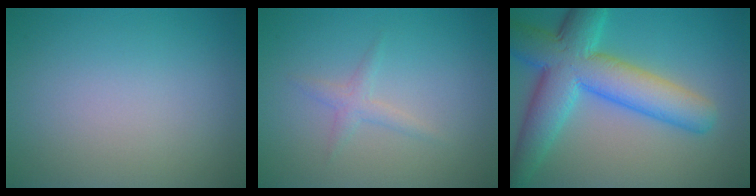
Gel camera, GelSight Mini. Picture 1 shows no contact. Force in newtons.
{"total": 1.3, "press": 1.3, "slide": 0.0}
{"total": 9.5, "press": 9.5, "slide": 0.2}